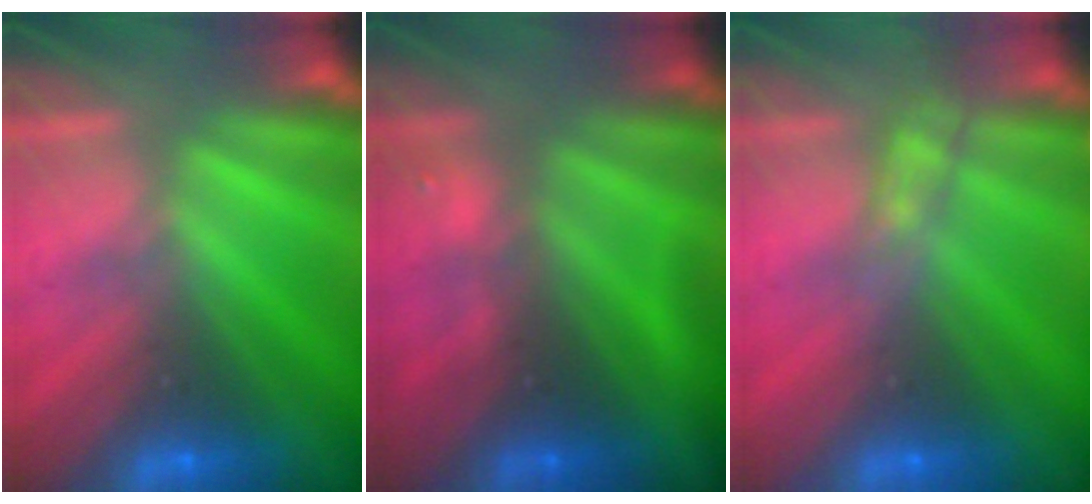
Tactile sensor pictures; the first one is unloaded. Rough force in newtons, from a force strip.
{"total": 7.7}
{"total": 2.8}